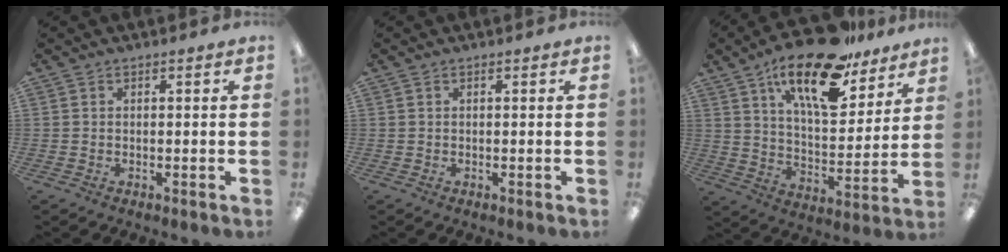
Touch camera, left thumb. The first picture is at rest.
{"total": 0.0}
{"total": 20.3, "force": [13.6, 7.9, 12.9], "torque": [-0.206, -0.080, 0.228]}